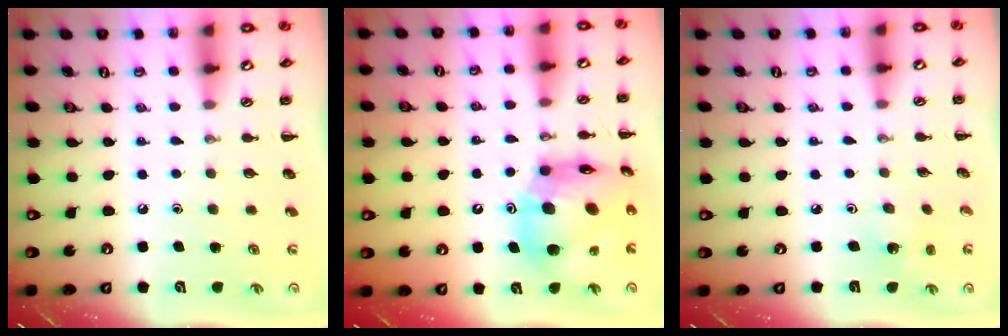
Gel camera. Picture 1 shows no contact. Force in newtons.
{"total": 17.1, "press": 16.3, "slide": 5.0}
{"total": 1.6, "press": 1.5, "slide": 0.5}